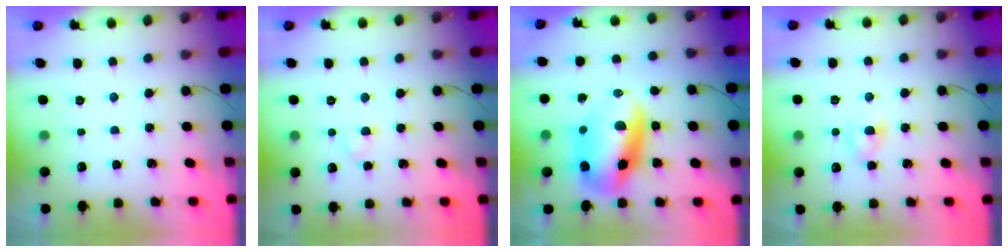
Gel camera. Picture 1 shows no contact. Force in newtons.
{"total": 2.2, "press": 1.9, "slide": 1.1}
{"total": 12.5, "press": 12.0, "slide": 3.4}
{"total": 2.7, "press": 2.4, "slide": 1.2}